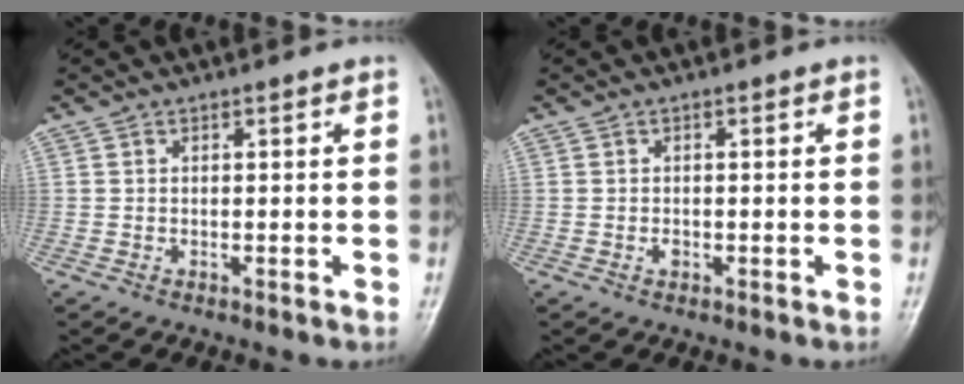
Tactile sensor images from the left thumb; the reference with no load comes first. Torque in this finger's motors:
{"motor_torque": [-0.01, 0.01, 0.21, 0.07, 0.04]}